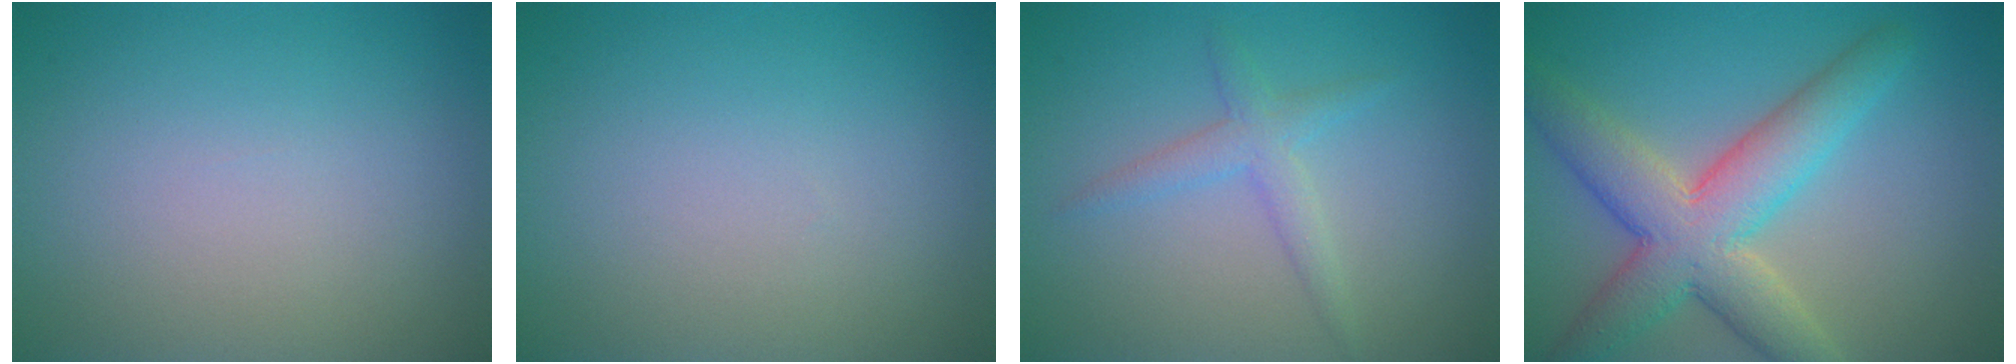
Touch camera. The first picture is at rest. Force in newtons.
{"total": 0.0}
{"total": 2.1, "press": 2.1, "slide": 0.3}
{"total": 7.8, "press": 7.8, "slide": 0.4}